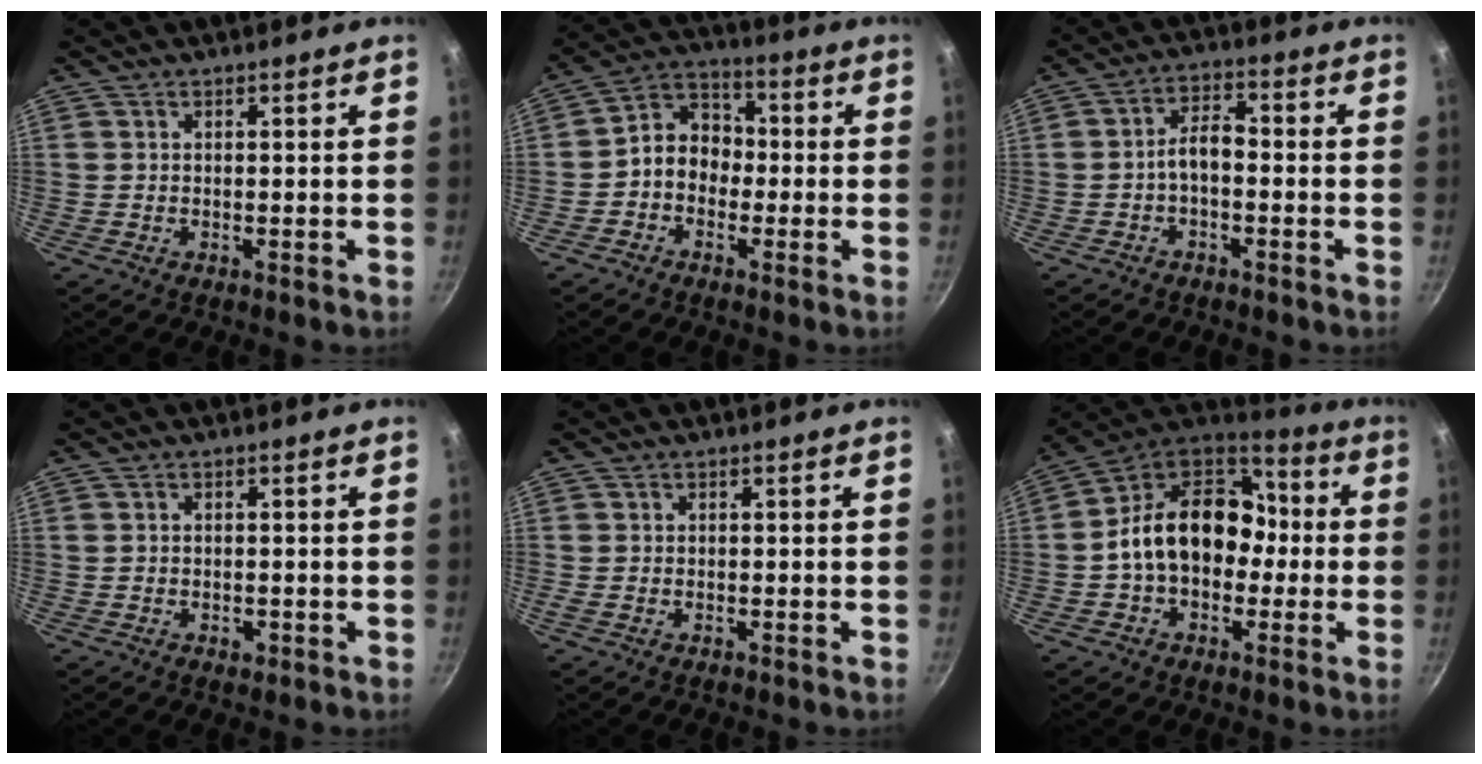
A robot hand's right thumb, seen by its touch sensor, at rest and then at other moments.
{"total": 8.3, "force": [-1.4, 6.7, 4.6], "torque": [-0.038, 0.036, -0.044]}
{"total": 7.0, "force": [-1.9, 3.7, 5.6], "torque": [-0.089, 0.039, -0.041]}
{"total": 1.4, "force": [-0.5, 1.0, 0.8], "torque": [-0.012, 0.003, -0.007]}
{"total": 0.9, "force": [-0.3, 0.6, 0.6], "torque": [-0.012, 0.001, -0.008]}
{"total": 19.0, "force": [-1.1, 14.2, 12.6], "torque": [-0.165, 0.059, -0.032]}